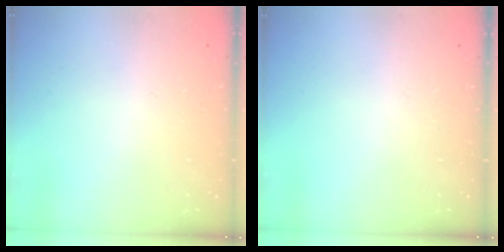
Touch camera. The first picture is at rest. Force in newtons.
{"total": 0.0}